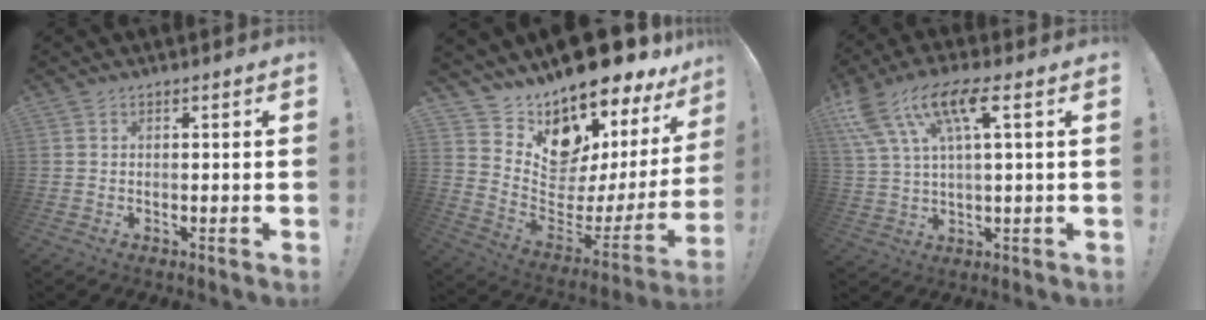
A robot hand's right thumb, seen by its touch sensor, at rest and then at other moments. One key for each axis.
{"total": 12.3, "fx": 10.6, "fy": 4.4, "fz": 4.3, "tx": -0.052, "ty": -0.126, "tz": 0.188}
{"total": 13.0, "fx": 5.8, "fy": 4.2, "fz": 10.8, "tx": -0.210, "ty": -0.009, "tz": 0.099}